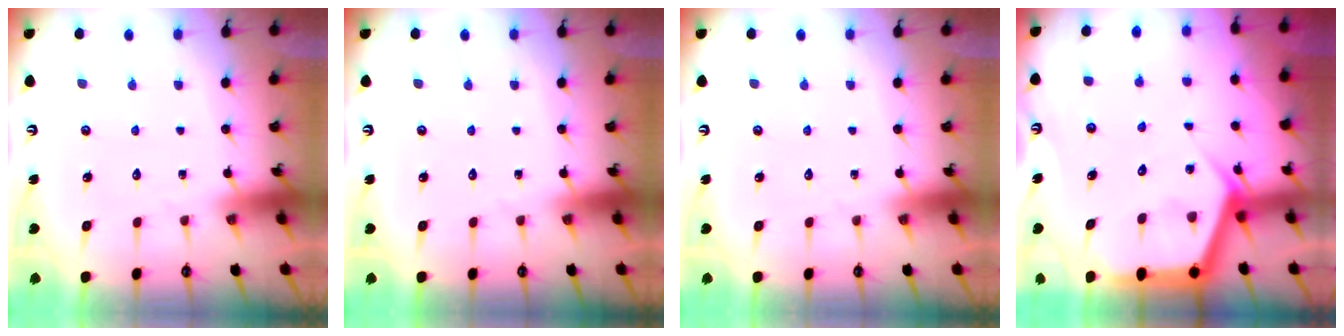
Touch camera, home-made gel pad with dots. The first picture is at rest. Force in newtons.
{"total": 0.0}
{"total": 0.0}
{"total": 6.2, "press": 6.2, "slide": 0.7}